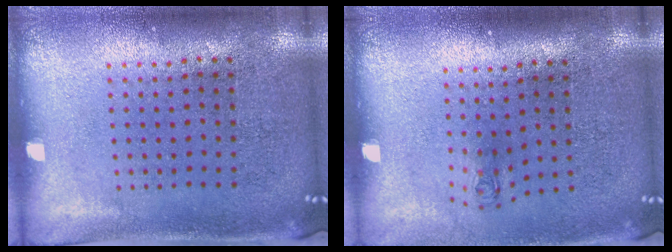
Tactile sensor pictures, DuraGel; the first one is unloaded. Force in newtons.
{"total": 0.7, "press": 0.3, "slide": 0.7}